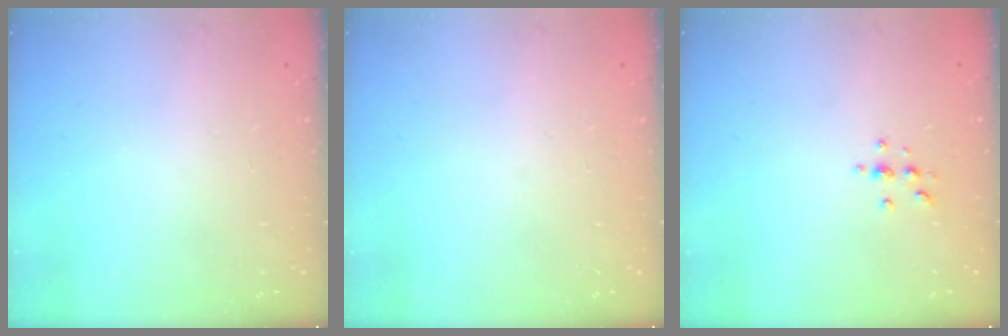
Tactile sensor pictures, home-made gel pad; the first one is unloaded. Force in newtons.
{"total": 0.0}
{"total": 2.9, "press": 2.9, "slide": 0.4}